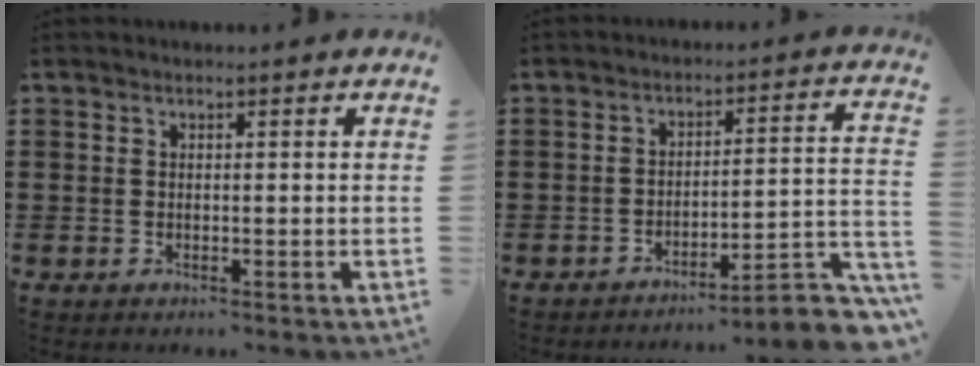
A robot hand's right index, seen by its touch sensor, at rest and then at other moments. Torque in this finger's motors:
{"motor_torque": [1.44, -0.70, 0.42, 0.05]}